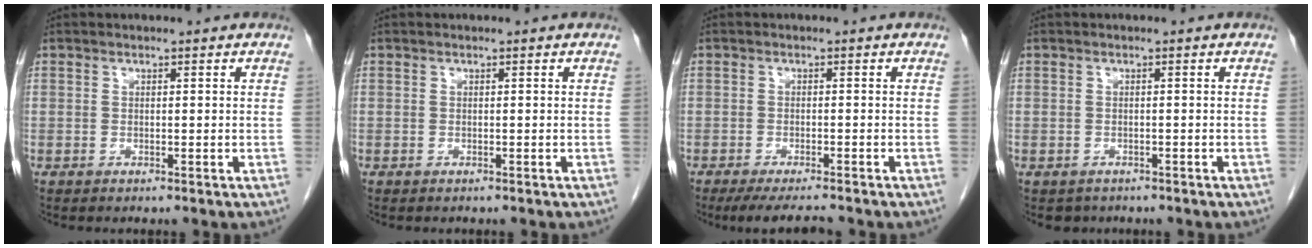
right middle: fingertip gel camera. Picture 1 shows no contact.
{"total": 0.0}
{"total": 5.8, "force": [-5.1, 0.4, 2.7], "torque": [-0.038, -0.015, -0.083]}
{"total": 1.9, "force": [-1.4, 1.2, 0.1], "torque": [-0.007, 0.002, -0.019]}